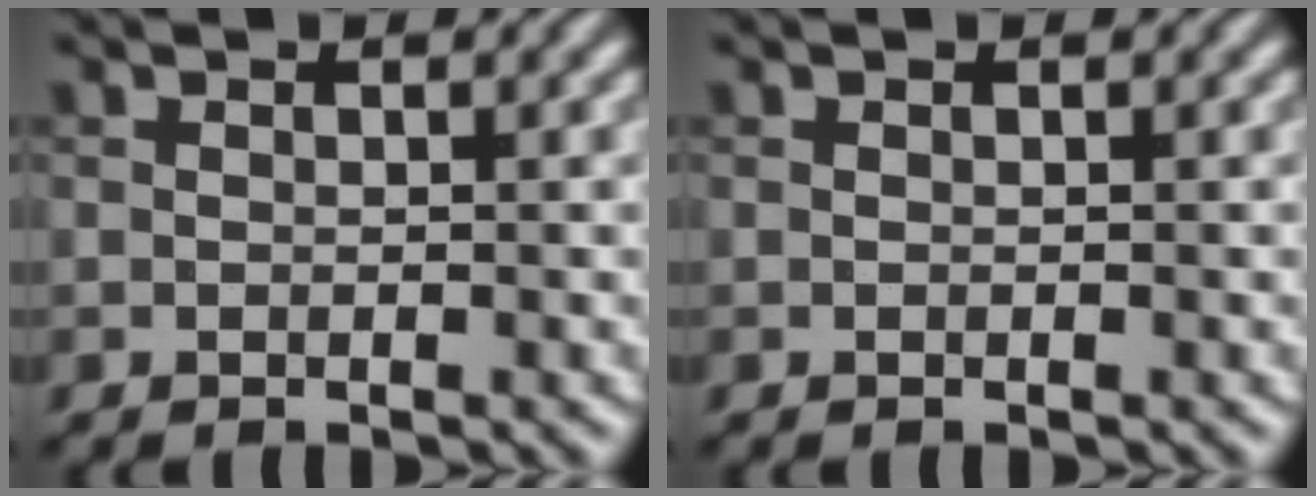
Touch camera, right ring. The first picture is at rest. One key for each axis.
{"total": 0.0}